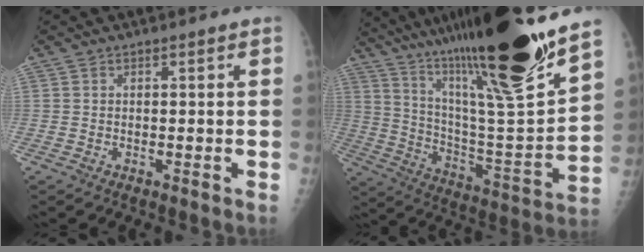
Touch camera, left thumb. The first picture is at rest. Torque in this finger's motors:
{"motor_torque": [3.52, 1.49, 1.78, -0.99, 0.53]}